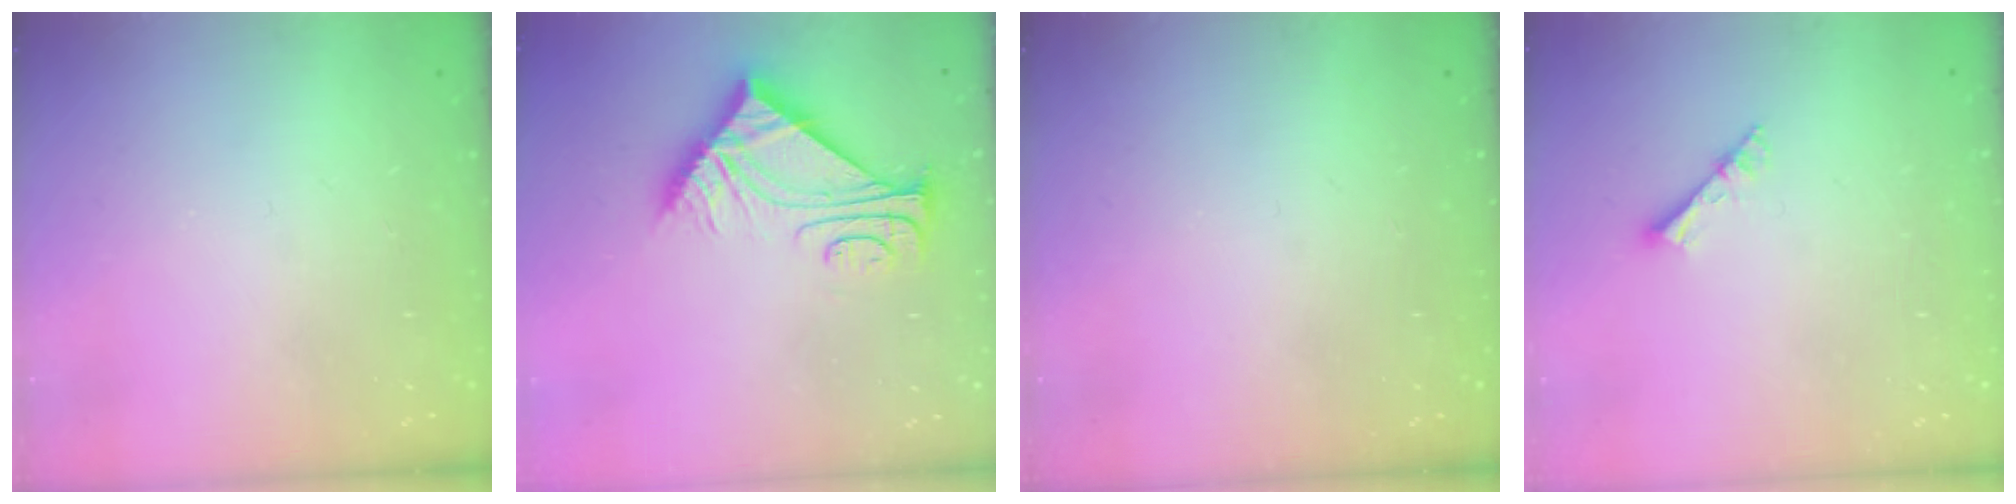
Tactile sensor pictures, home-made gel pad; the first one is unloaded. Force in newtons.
{"total": 8.7, "press": 8.7, "slide": 0.1}
{"total": 0.0}
{"total": 3.4, "press": 3.4, "slide": 0.3}